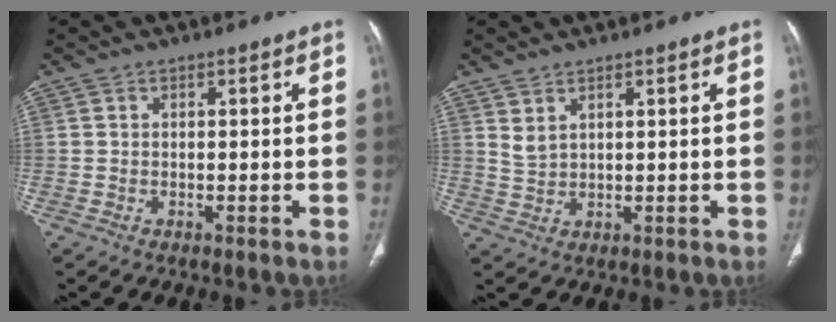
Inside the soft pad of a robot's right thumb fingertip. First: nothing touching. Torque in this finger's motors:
{"motor_torque": [0.65, 2.99, 0.21, 0.11, 0.05]}